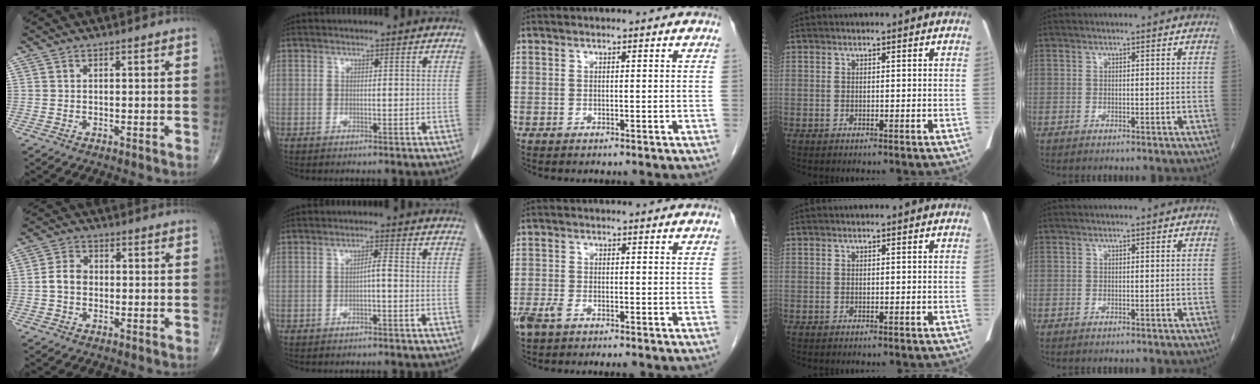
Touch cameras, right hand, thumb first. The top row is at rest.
{"thumb": {"total": 4.2, "force": [-0.5, 3.3, 2.5], "torque": [-0.041, 0.015, -0.017]}, "index": {"total": 1.8, "force": [-0.5, 0.2, 1.7], "torque": [-0.028, 0.004, -0.008]}, "middle": {"total": 3.7, "force": [-2.5, 1.2, 2.4], "torque": [-0.052, -0.006, -0.042]}}